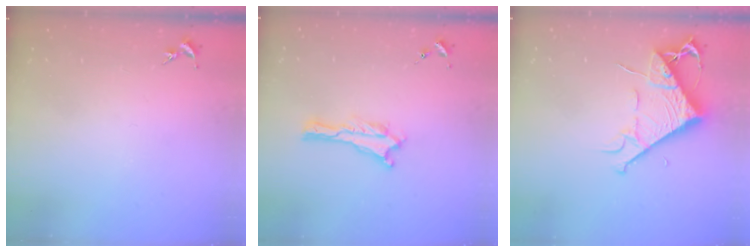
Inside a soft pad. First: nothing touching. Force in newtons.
{"total": 0.0}
{"total": 7.8, "press": 7.8, "slide": 0.8}